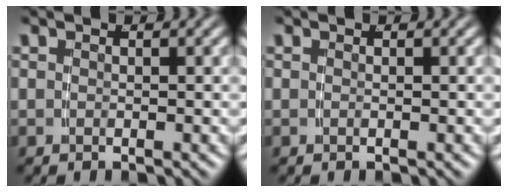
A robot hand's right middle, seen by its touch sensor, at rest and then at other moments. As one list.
[{"total": 0.0}]